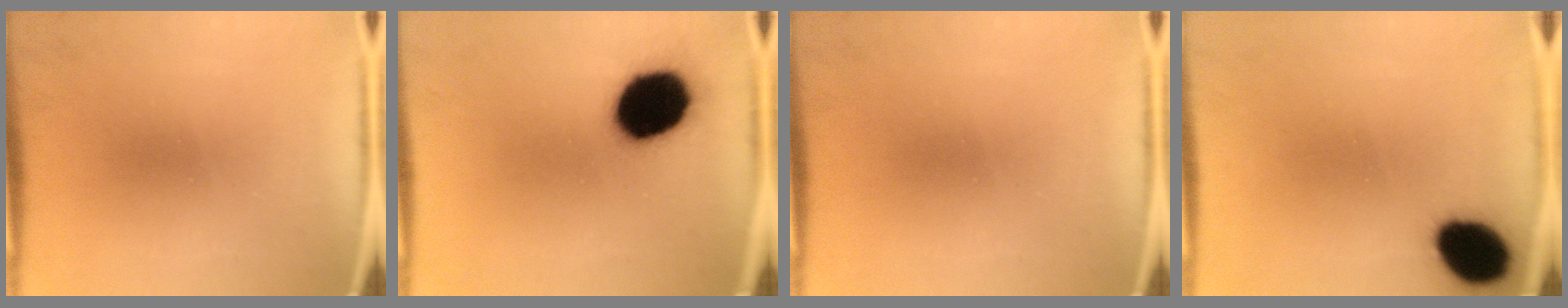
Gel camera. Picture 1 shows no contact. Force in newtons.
{"total": 18.4}
{"total": 0.0}
{"total": 12.0}